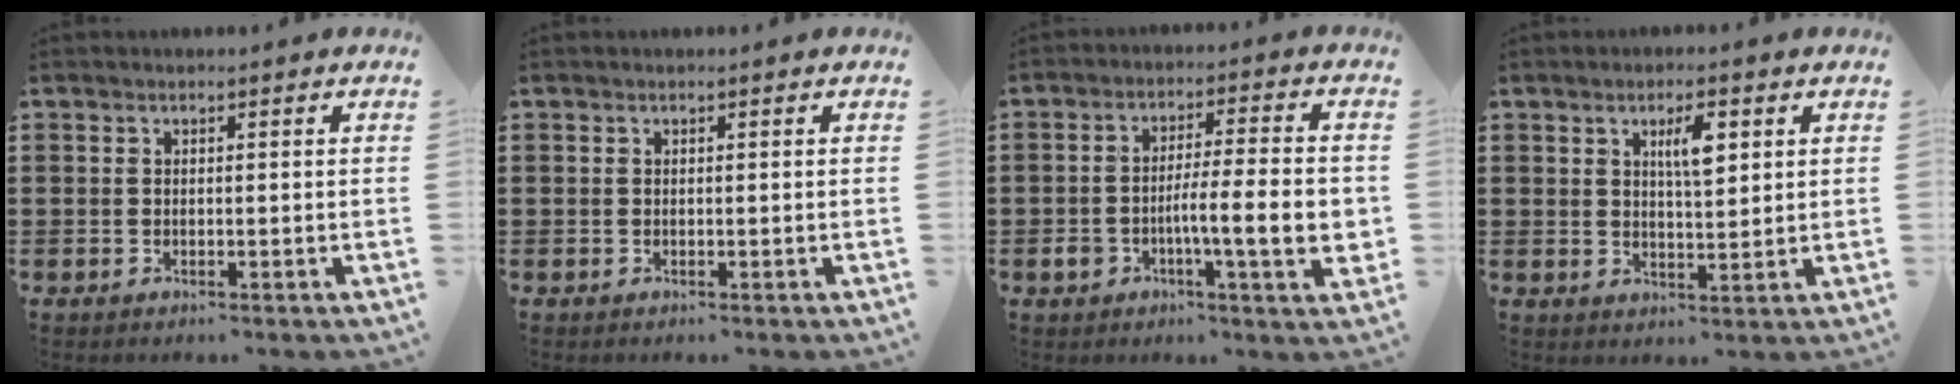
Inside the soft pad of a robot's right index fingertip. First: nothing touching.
{"total": 0.0}
{"total": 10.0, "force": [-2.5, 2.5, 9.4], "torque": [-0.160, 0.000, -0.046]}
{"total": 4.5, "force": [1.8, 1.3, 4.0], "torque": [-0.067, 0.002, 0.024]}